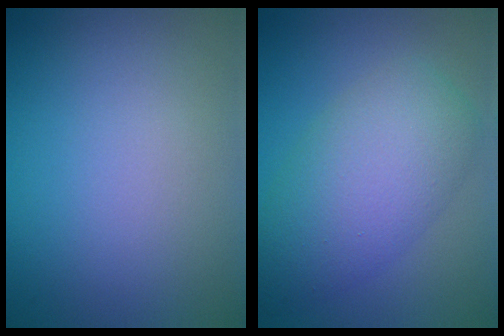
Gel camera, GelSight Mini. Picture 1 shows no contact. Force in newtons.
{"total": 6.9, "press": 6.9, "slide": 0.3}